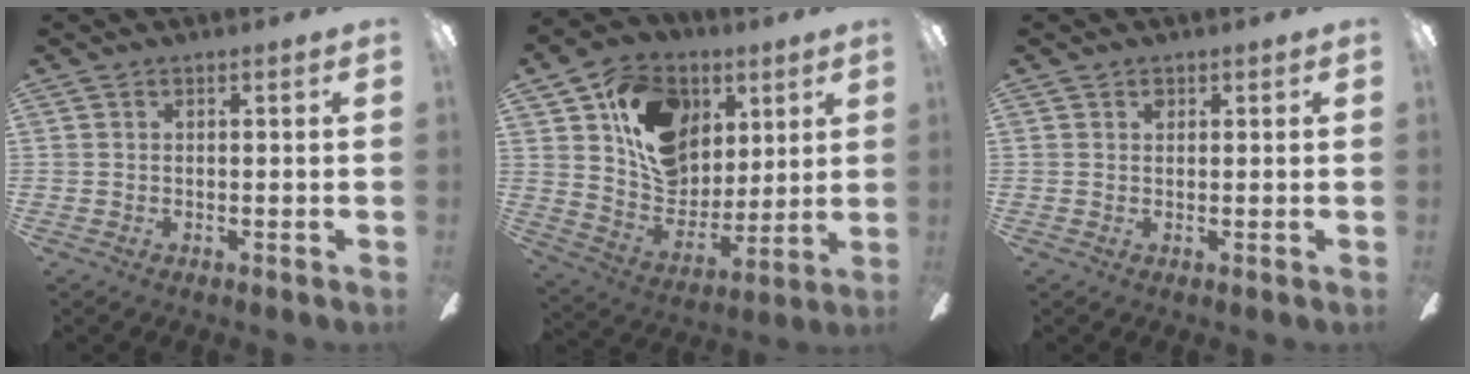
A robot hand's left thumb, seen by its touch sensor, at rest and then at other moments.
{"total": 18.4, "force": [8.0, 14.0, 8.9], "torque": [-0.150, -0.023, 0.156]}
{"total": 1.2, "force": [0.7, 0.8, 0.4], "torque": [0.000, 0.000, 0.011]}